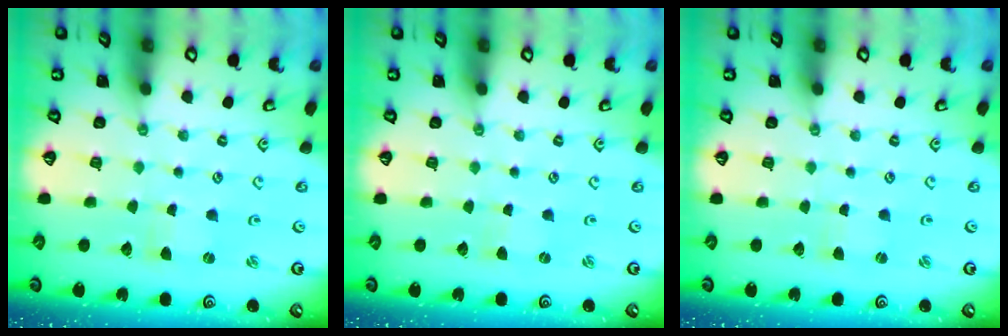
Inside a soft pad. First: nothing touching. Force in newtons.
{"total": 0.0}
{"total": 1.0, "press": 1.0, "slide": 0.3}